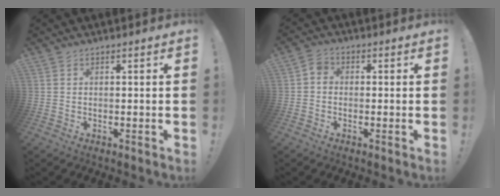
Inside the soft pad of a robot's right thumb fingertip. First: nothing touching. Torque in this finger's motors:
{"motor_torque": [0.15, 0.00, 0.28, -0.14, 0.00]}